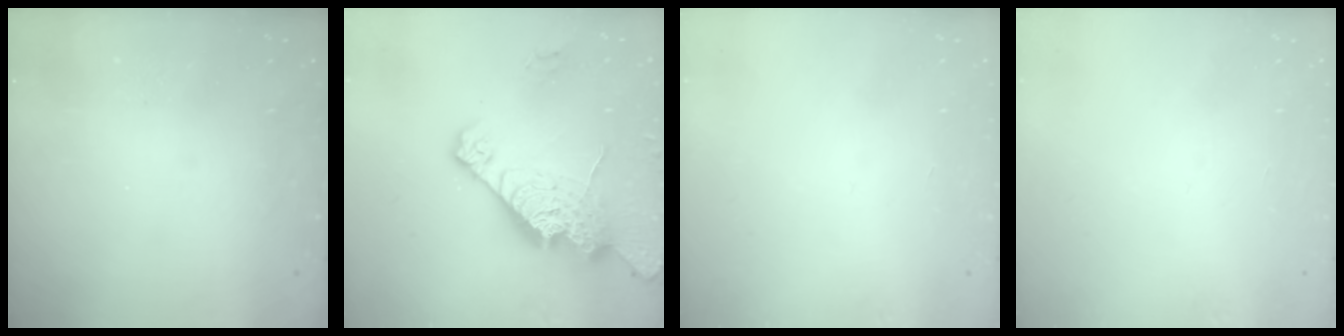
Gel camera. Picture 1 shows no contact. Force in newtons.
{"total": 20.7, "press": 20.6, "slide": 1.8}
{"total": 0.0}
{"total": 0.0}